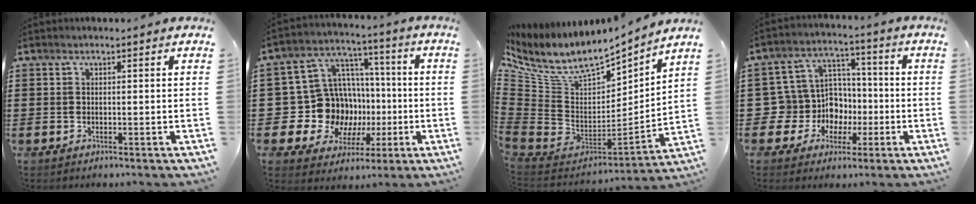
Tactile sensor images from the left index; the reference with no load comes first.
{"total": 13.9, "force": [-1.6, 13.0, 4.5], "torque": [-0.130, -0.008, -0.002]}
{"total": 9.7, "force": [6.8, 4.4, 5.4], "torque": [-0.127, -0.050, 0.120]}
{"total": 9.4, "force": [-1.2, 9.0, 2.4], "torque": [-0.098, 0.002, -0.014]}